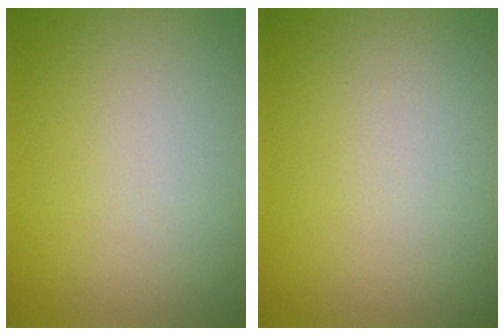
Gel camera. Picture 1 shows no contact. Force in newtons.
{"total": 0.0}